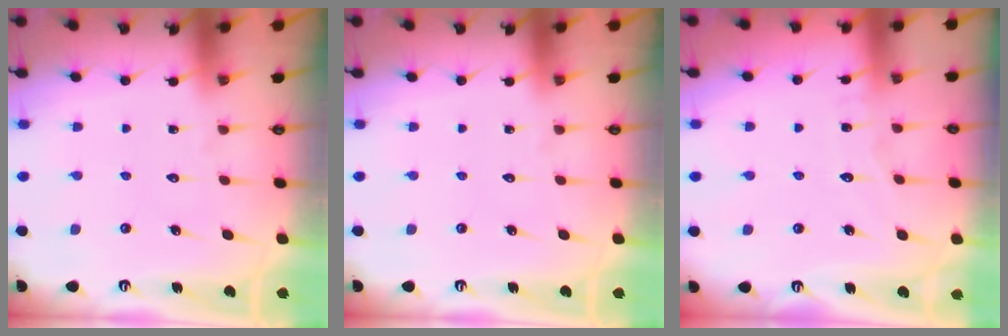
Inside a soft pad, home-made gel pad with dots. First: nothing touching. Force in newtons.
{"total": 0.0}
{"total": 3.7, "press": 3.6, "slide": 0.4}